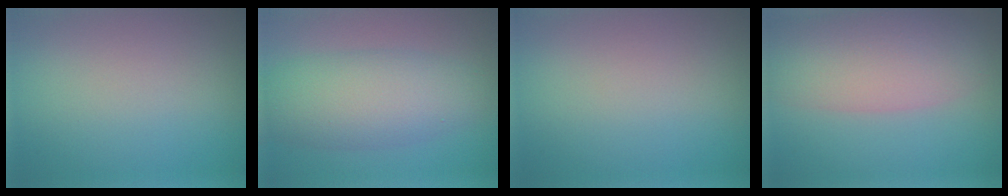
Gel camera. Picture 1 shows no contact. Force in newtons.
{"total": 6.2, "press": 6.2, "slide": 0.1}
{"total": 0.0}
{"total": 8.2, "press": 8.2, "slide": 0.3}